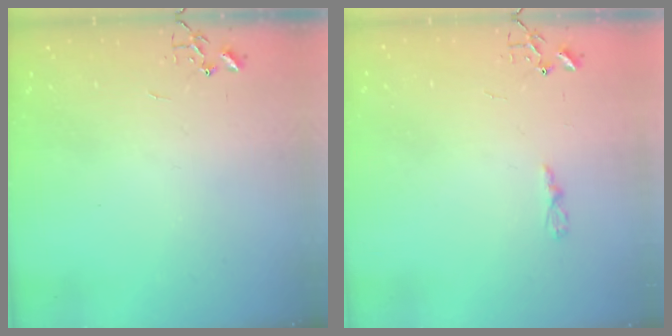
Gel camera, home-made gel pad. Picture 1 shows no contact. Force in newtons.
{"total": 3.2, "press": 3.1, "slide": 0.4}